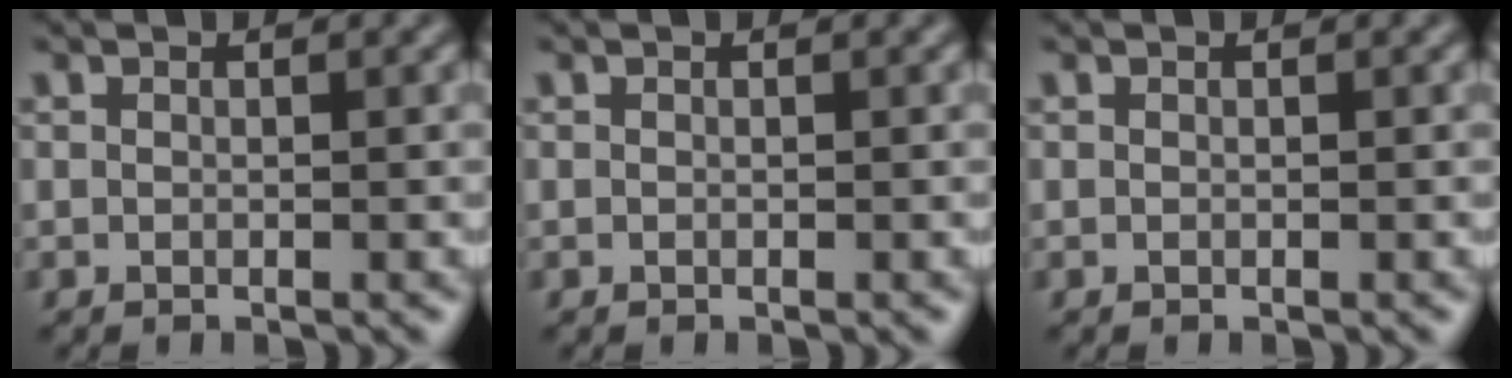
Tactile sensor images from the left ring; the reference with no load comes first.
{"total": 0.0}
{"total": 0.0}